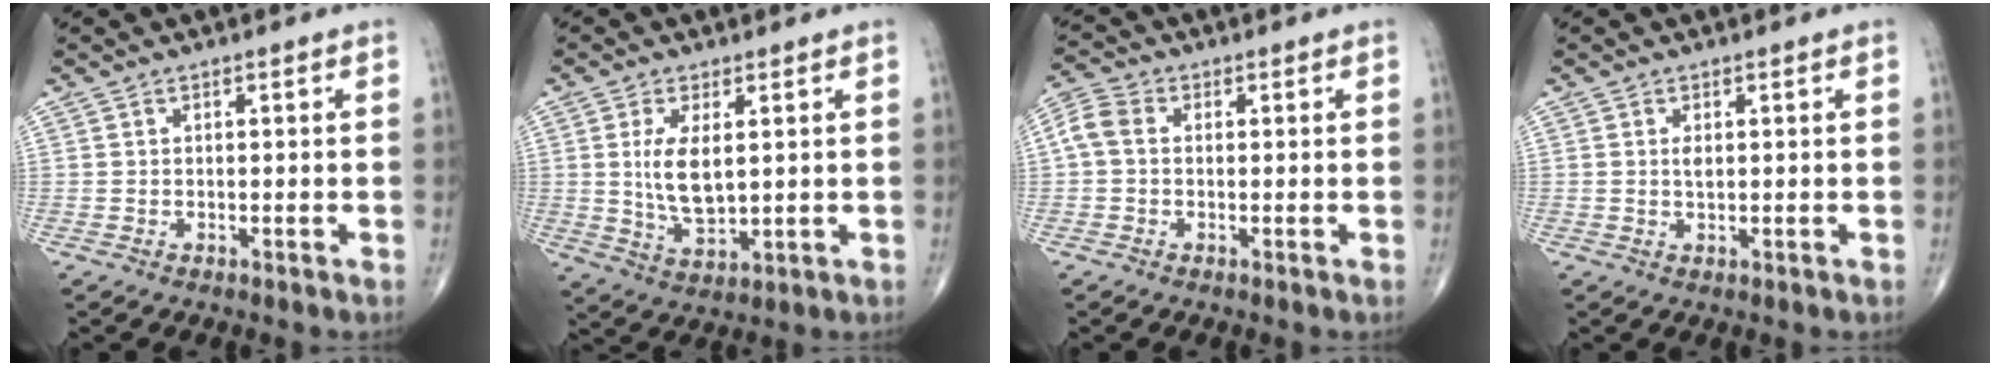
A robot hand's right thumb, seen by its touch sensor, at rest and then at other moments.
{"total": 8.1, "force": [1.3, 3.8, 7.1], "torque": [-0.135, -0.019, 0.035]}
{"total": 4.7, "force": [0.2, 3.5, 3.2], "torque": [-0.072, 0.016, -0.005]}
{"total": 1.4, "force": [0.3, 0.7, 1.2], "torque": [-0.019, -0.001, 0.005]}